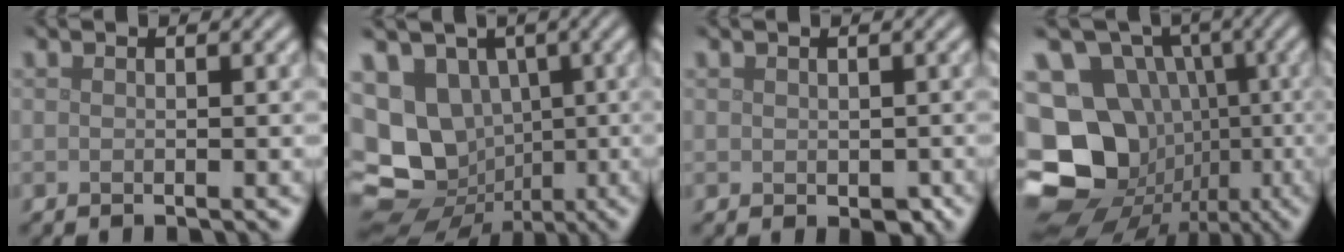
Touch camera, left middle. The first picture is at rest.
{"total": 16.0, "force": [-1.2, 14.3, 6.9], "torque": [-0.165, -0.015, -0.031]}
{"total": 1.3, "force": [-0.1, 1.0, 0.8], "torque": [-0.013, -0.007, 0.003]}
{"total": 19.1, "force": [-2.8, 17.0, 8.3], "torque": [-0.175, -0.002, -0.068]}